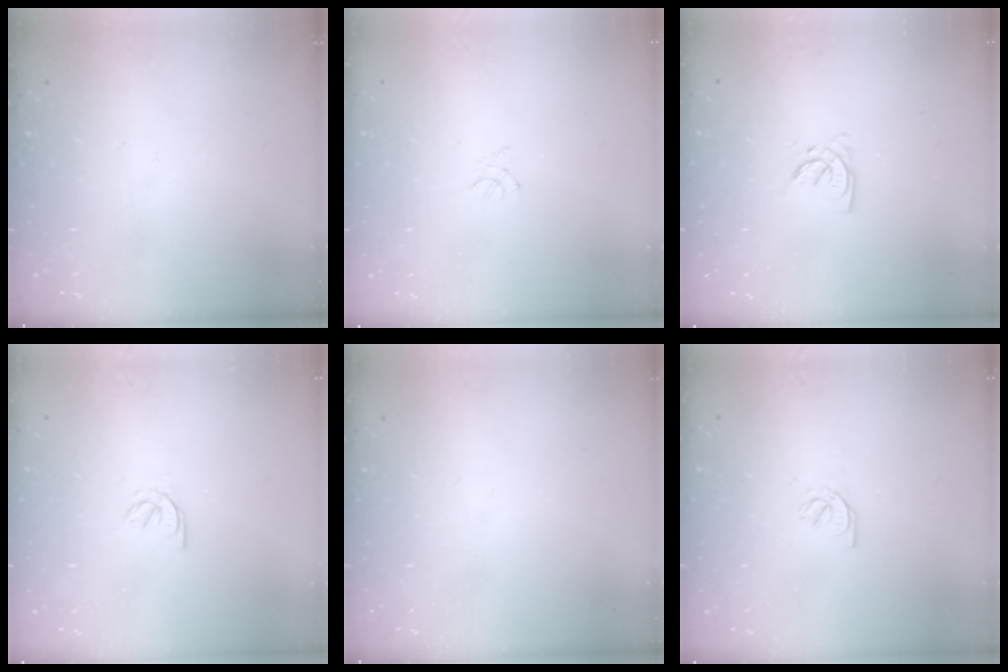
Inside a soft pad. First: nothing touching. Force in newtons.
{"total": 0.5, "press": 0.4, "slide": 0.3}
{"total": 3.5, "press": 3.5, "slide": 0.2}
{"total": 2.9, "press": 2.8, "slide": 0.8}
{"total": 0.0}
{"total": 2.1, "press": 2.1, "slide": 0.2}